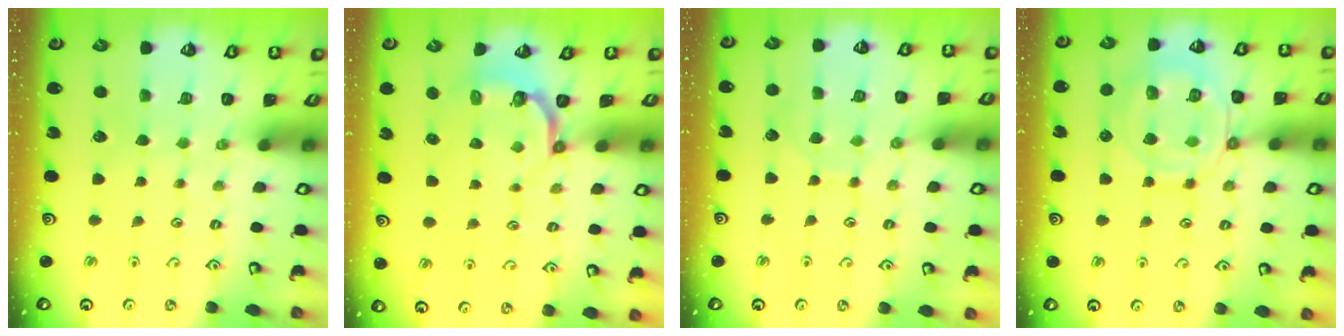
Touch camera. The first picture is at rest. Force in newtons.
{"total": 4.9, "press": 3.8, "slide": 3.0}
{"total": 6.4, "press": 6.4, "slide": 0.2}
{"total": 12.4, "press": 12.3, "slide": 1.2}